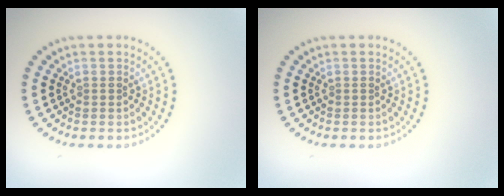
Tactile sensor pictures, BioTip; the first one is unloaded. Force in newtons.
{"total": 0.0}